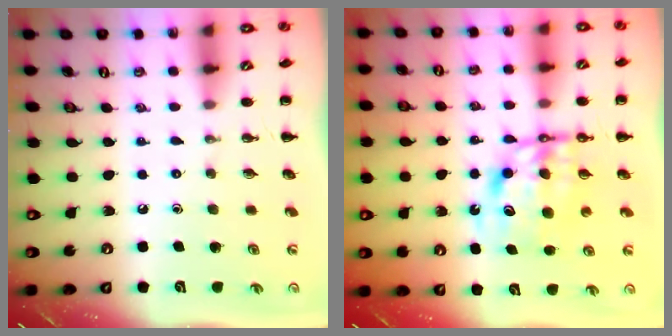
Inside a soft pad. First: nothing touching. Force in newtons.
{"total": 9.1, "press": 8.7, "slide": 2.7}